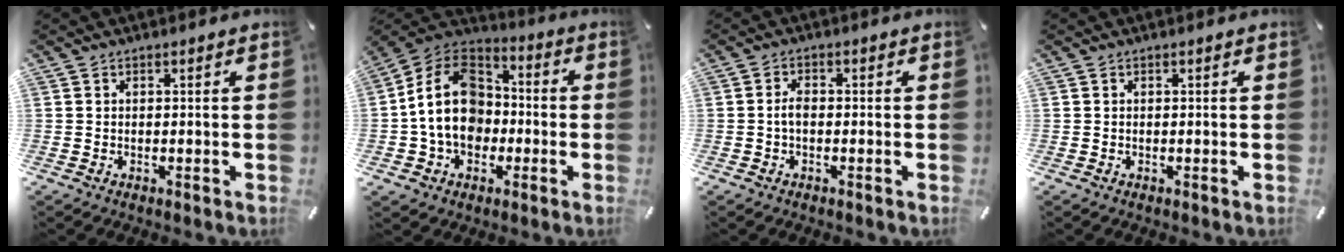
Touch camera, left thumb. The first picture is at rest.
{"total": 15.4, "force": [-2.4, 12.6, 8.5], "torque": [-0.184, 0.024, -0.044]}
{"total": 2.3, "force": [-0.5, 1.0, 2.0], "torque": [-0.045, 0.002, -0.012]}
{"total": 0.0}